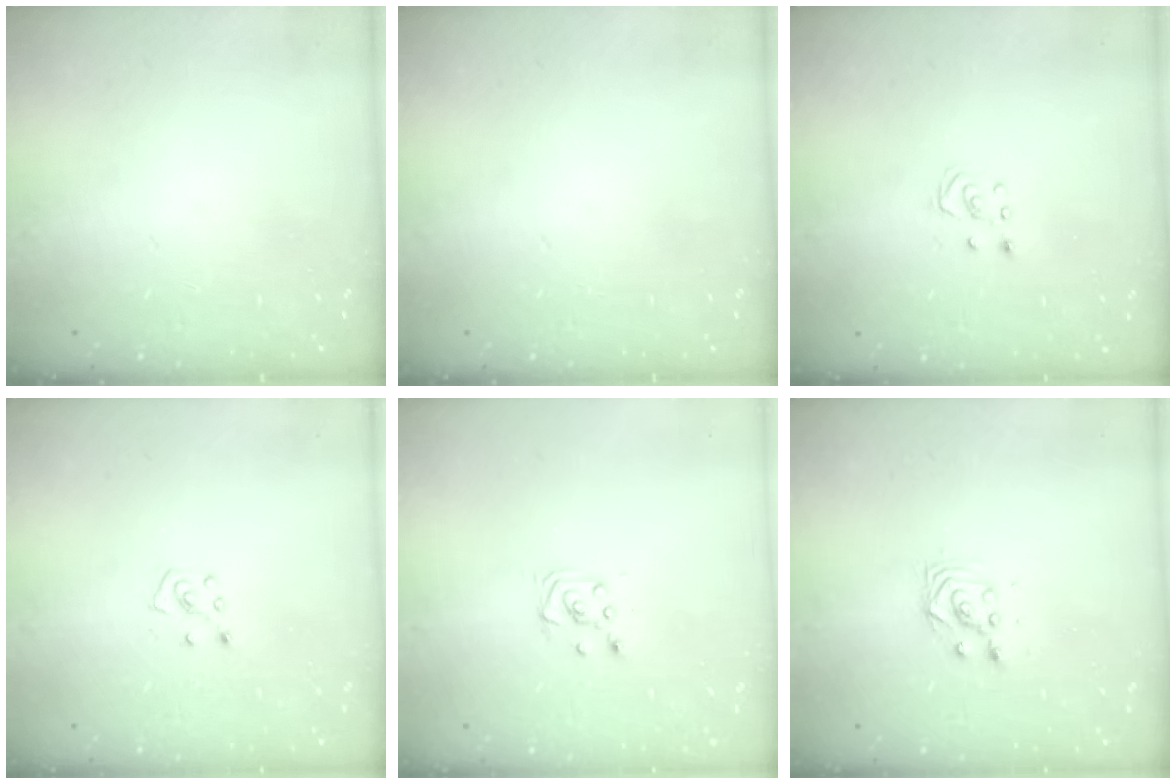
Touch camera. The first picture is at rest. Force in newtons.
{"total": 0.0}
{"total": 2.5, "press": 2.5, "slide": 0.2}
{"total": 5.0, "press": 5.0, "slide": 0.4}
{"total": 3.4, "press": 3.4, "slide": 0.4}
{"total": 2.9, "press": 2.9, "slide": 0.4}